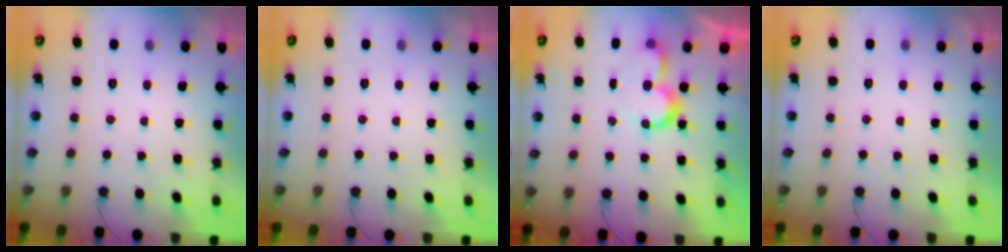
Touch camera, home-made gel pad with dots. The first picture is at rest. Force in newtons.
{"total": 1.8, "press": 1.8, "slide": 0.1}
{"total": 7.2, "press": 7.1, "slide": 0.7}
{"total": 1.9, "press": 1.9, "slide": 0.1}